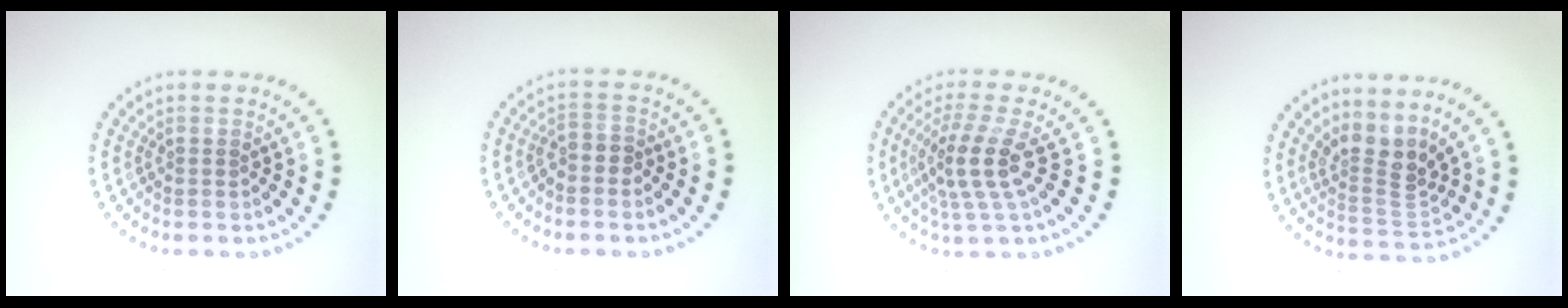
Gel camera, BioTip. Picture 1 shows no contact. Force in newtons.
{"total": 1.2, "press": 0.8, "slide": 0.8}
{"total": 3.9, "press": 3.2, "slide": 2.3}
{"total": 3.4, "press": 2.3, "slide": 2.4}